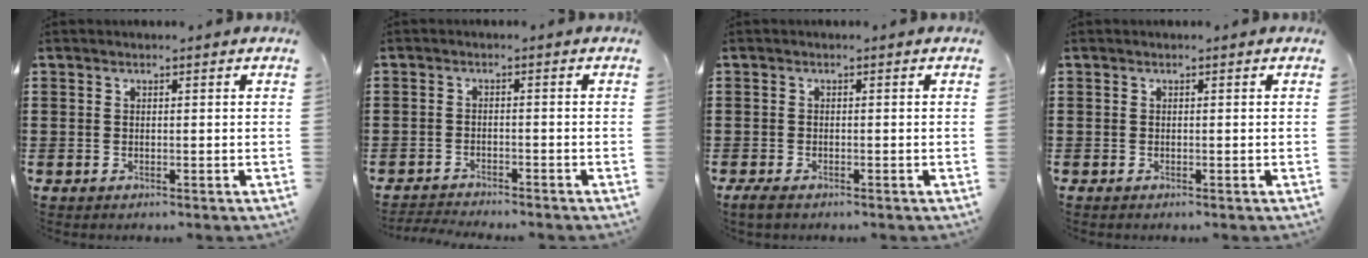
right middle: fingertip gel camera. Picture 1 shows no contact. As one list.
[{"total": 2.3, "force": [-2.3, 0.1, 0.0], "torque": [-0.005, 0.000, -0.050]}, {"total": 1.2, "force": [-0.8, 0.4, 0.7], "torque": [-0.022, -0.003, -0.020]}, {"total": 0.0}]